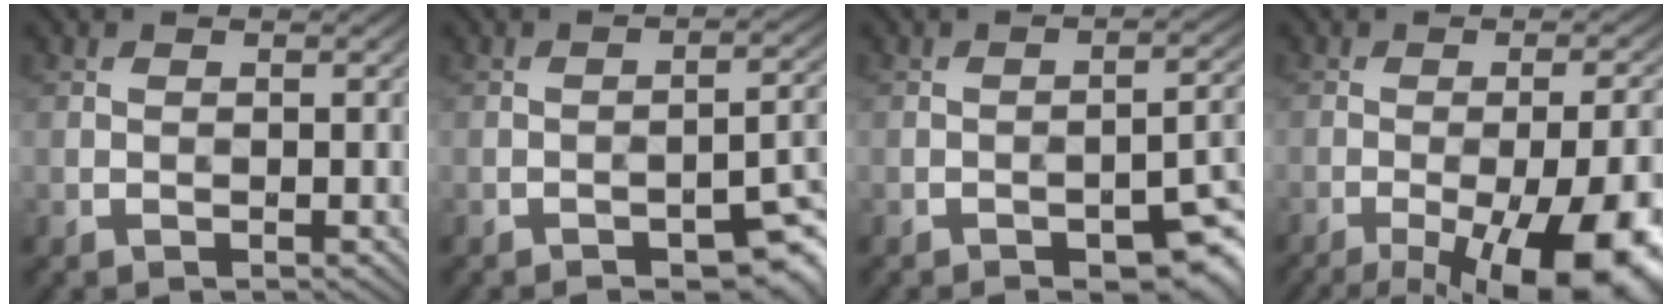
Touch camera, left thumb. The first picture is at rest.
{"total": 7.0, "force": [-4.5, 2.1, 5.0], "torque": [-0.059, 0.005, -0.062]}
{"total": 7.8, "force": [-4.8, 2.6, 5.6], "torque": [-0.069, 0.002, -0.064]}
{"total": 17.8, "force": [-8.8, 5.6, 14.4], "torque": [-0.179, -0.010, -0.116]}